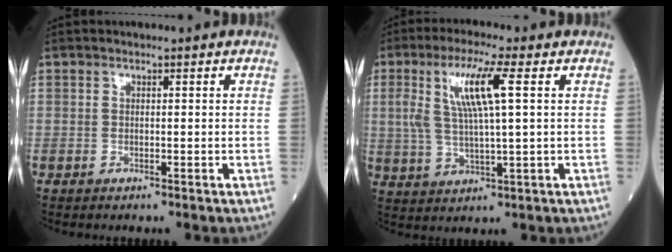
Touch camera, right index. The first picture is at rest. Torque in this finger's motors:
{"motor_torque": [0.43, 0.10, 0.22, 0.17]}